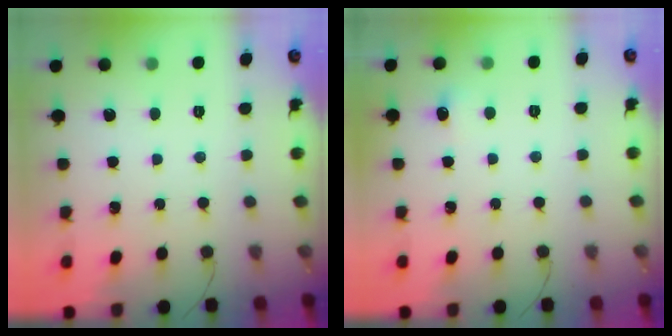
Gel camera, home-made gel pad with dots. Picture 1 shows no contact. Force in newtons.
{"total": 11.1, "press": 3.0, "slide": 10.7}